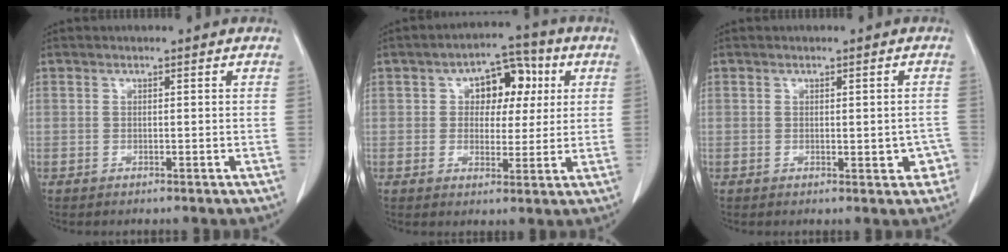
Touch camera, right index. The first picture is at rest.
{"total": 7.8, "force": [2.1, 4.9, 5.7], "torque": [-0.070, 0.028, 0.031]}
{"total": 3.2, "force": [-1.1, 1.3, 2.7], "torque": [-0.021, 0.006, -0.009]}